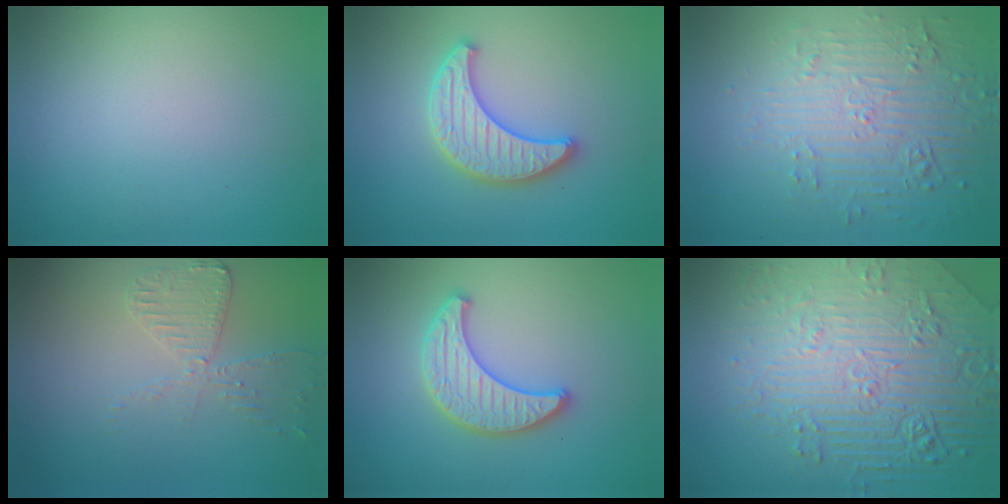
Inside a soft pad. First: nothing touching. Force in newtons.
{"total": 4.0, "press": 3.9, "slide": 0.8}
{"total": 5.2, "press": 3.7, "slide": 3.7}
{"total": 2.9, "press": 2.8, "slide": 0.6}
{"total": 3.4, "press": 3.3, "slide": 0.7}
{"total": 8.5, "press": 6.1, "slide": 5.9}